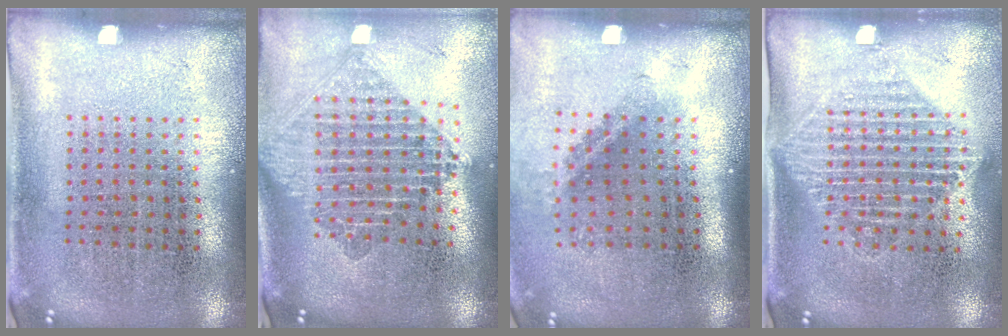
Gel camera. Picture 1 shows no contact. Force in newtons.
{"total": 2.3, "press": 1.8, "slide": 1.4}
{"total": 1.4, "press": 1.0, "slide": 1.1}
{"total": 1.5, "press": 1.3, "slide": 0.8}